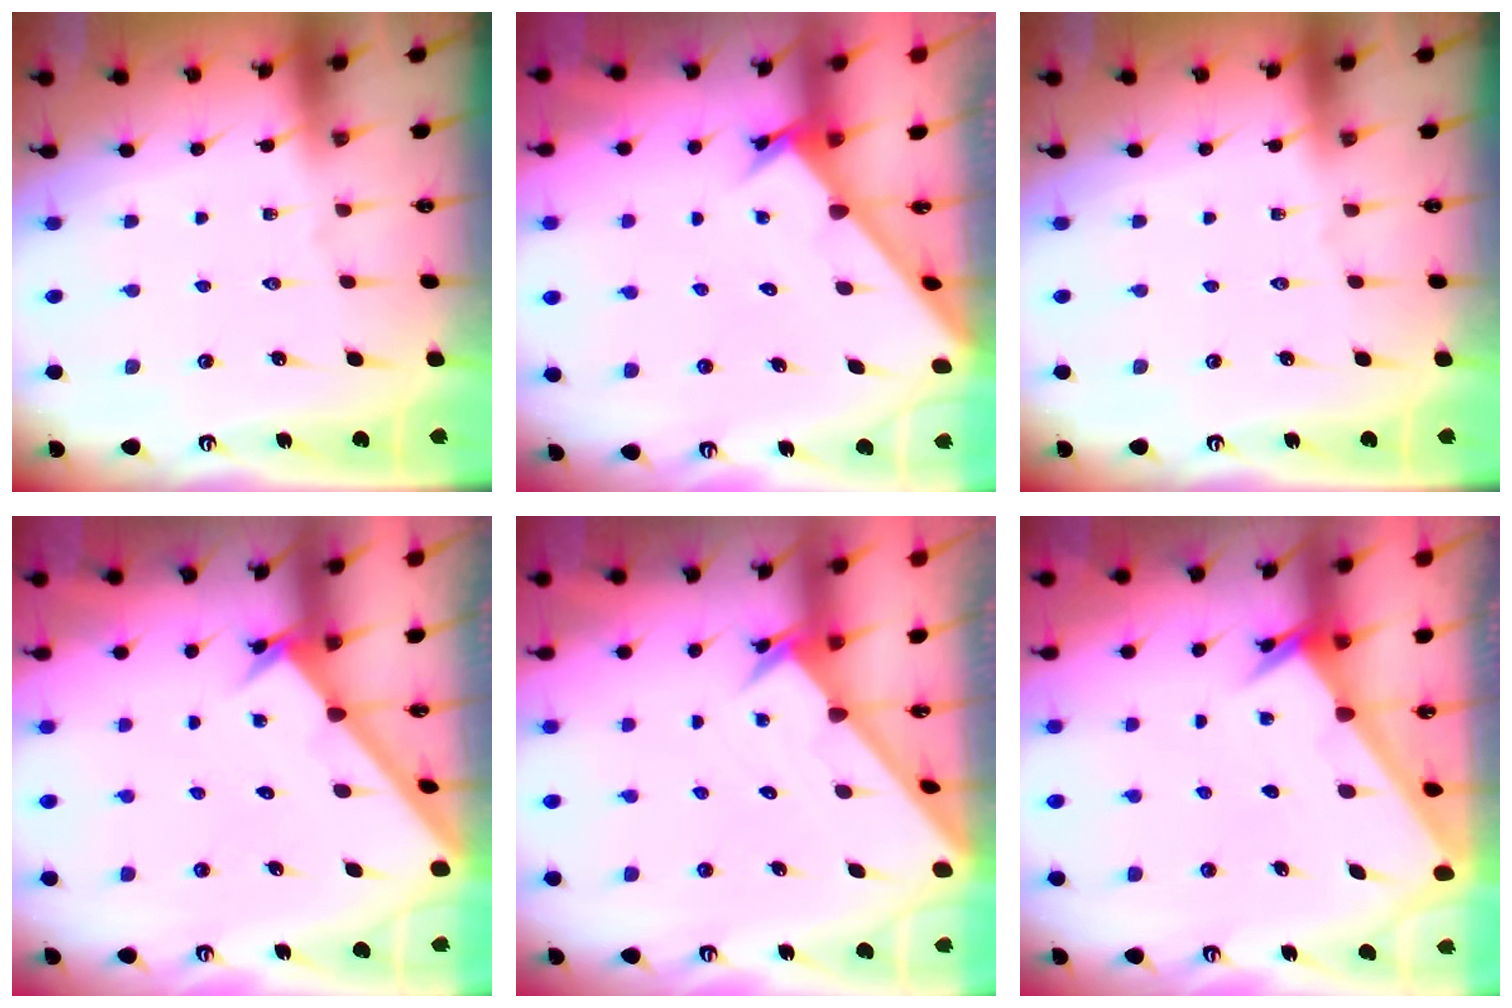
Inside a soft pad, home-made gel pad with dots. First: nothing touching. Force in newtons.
{"total": 2.4, "press": 2.4, "slide": 0.1}
{"total": 0.0}
{"total": 1.9, "press": 1.9, "slide": 0.2}
{"total": 2.0, "press": 2.0, "slide": 0.1}
{"total": 2.0, "press": 2.0, "slide": 0.2}